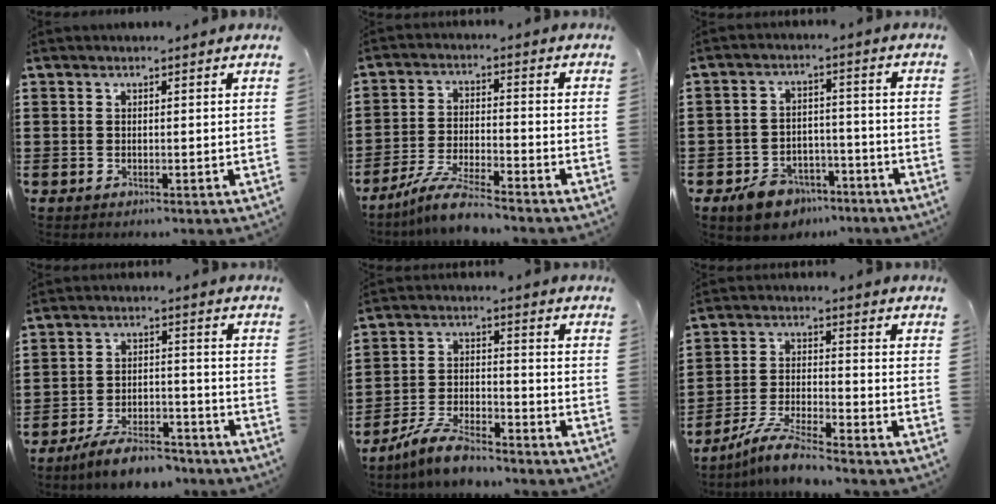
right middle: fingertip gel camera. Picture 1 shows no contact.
{"total": 6.4, "force": [-5.7, 0.2, 3.0], "torque": [-0.075, -0.013, -0.112]}
{"total": 5.6, "force": [-4.7, 2.8, 1.3], "torque": [-0.029, 0.020, -0.092]}
{"total": 6.7, "force": [-6.2, 1.3, 2.1], "torque": [-0.042, 0.010, -0.121]}
{"total": 6.8, "force": [-6.0, 1.2, 2.9], "torque": [-0.072, 0.002, -0.118]}
{"total": 6.4, "force": [-5.6, 0.2, 3.1], "torque": [-0.076, -0.011, -0.112]}